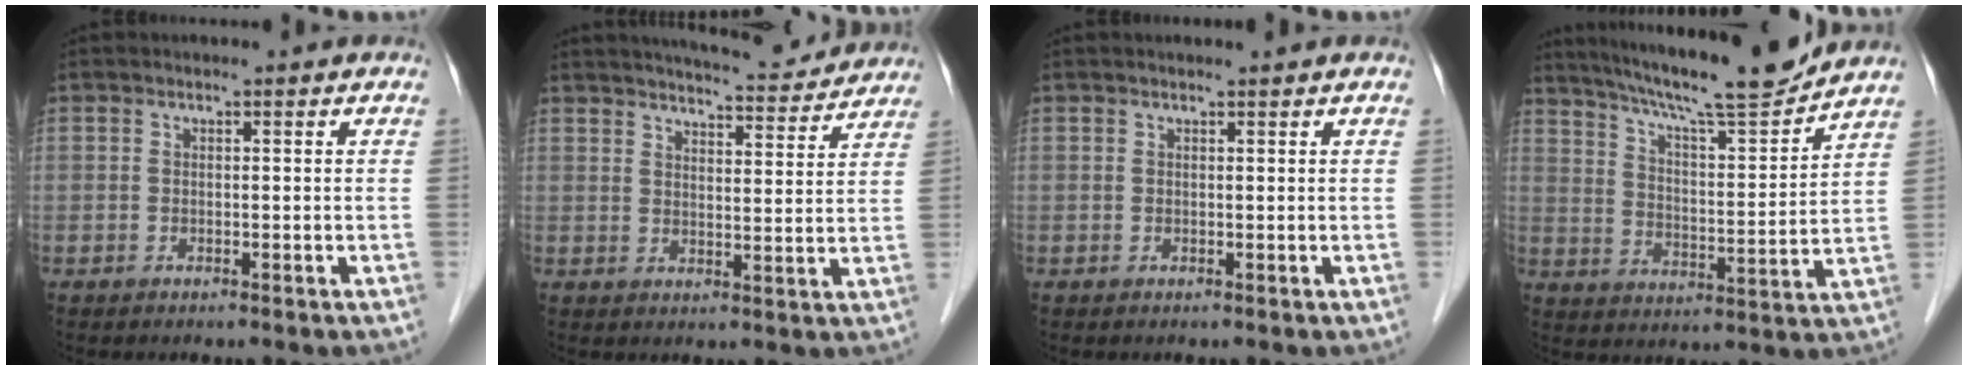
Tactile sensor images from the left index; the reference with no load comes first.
{"total": 12.0, "force": [11.3, 1.7, 3.5], "torque": [-0.046, -0.001, 0.140]}
{"total": 1.1, "force": [1.0, 0.0, 0.5], "torque": [-0.006, 0.008, 0.016]}
{"total": 16.2, "force": [14.6, 0.0, 7.1], "torque": [-0.120, -0.009, 0.224]}